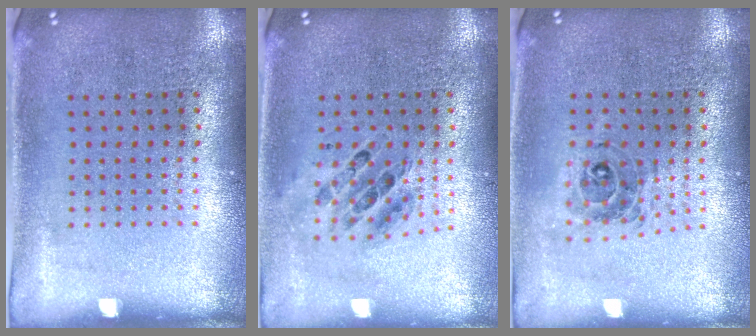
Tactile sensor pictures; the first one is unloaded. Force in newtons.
{"total": 0.7, "press": 0.6, "slide": 0.2}
{"total": 0.8, "press": 0.8, "slide": 0.1}